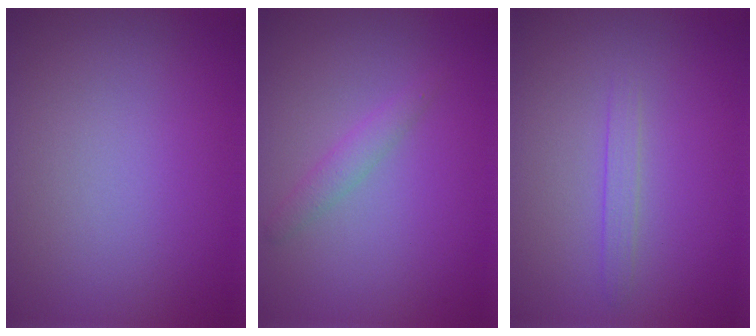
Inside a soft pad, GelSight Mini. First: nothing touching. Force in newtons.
{"total": 1.4, "press": 1.4, "slide": 0.0}
{"total": 1.1, "press": 1.0, "slide": 0.1}